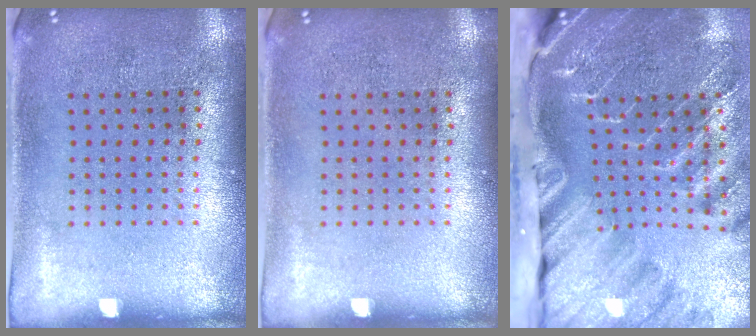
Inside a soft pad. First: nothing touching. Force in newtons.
{"total": 0.0}
{"total": 4.4, "press": 3.3, "slide": 3.0}